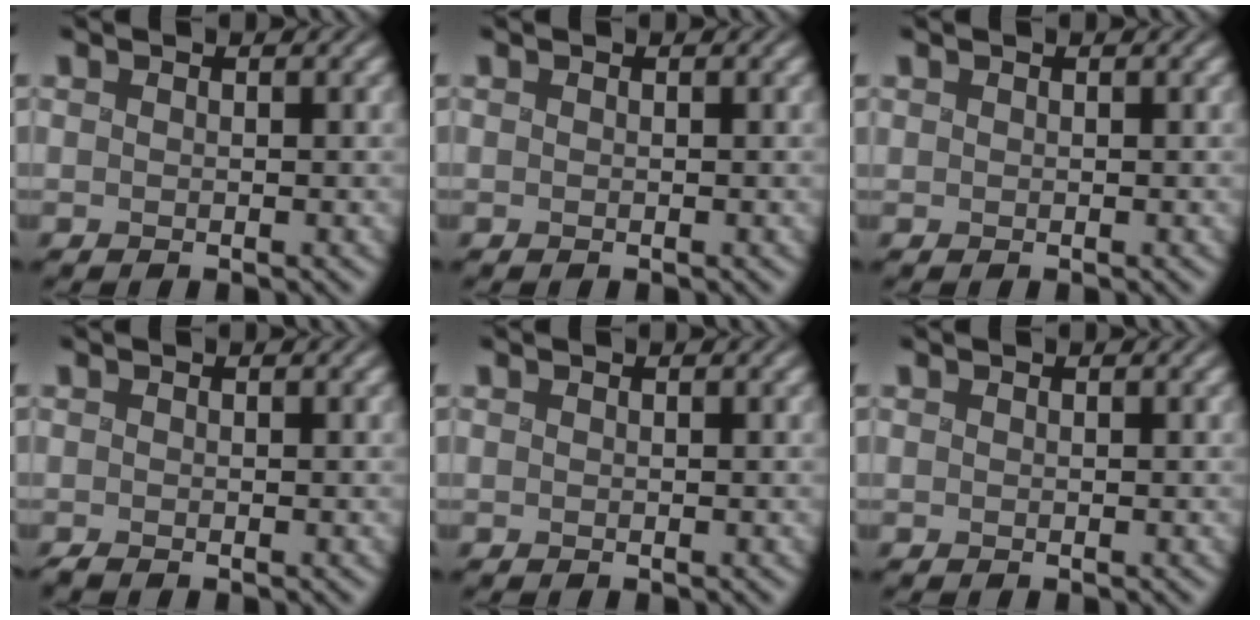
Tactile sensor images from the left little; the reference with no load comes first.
{"total": 0.0}
{"total": 0.0}
{"total": 0.0}
{"total": 0.0}
{"total": 0.0}